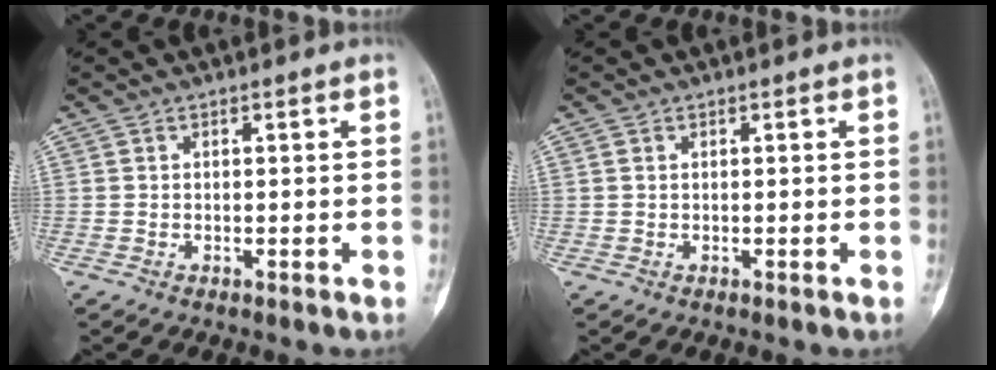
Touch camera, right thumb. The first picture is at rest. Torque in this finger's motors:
{"motor_torque": [-0.12, -0.23, 0.41, -0.06, 0.10]}